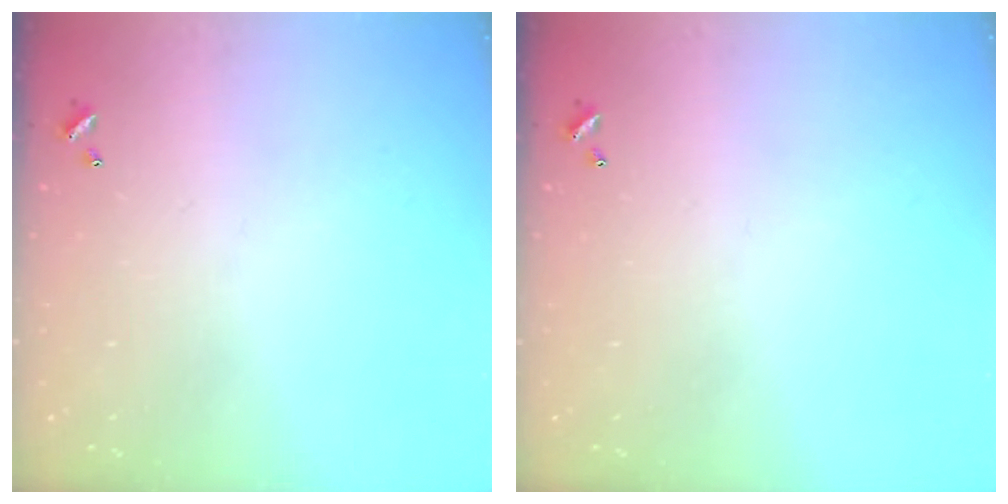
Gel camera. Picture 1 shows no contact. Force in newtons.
{"total": 0.0}